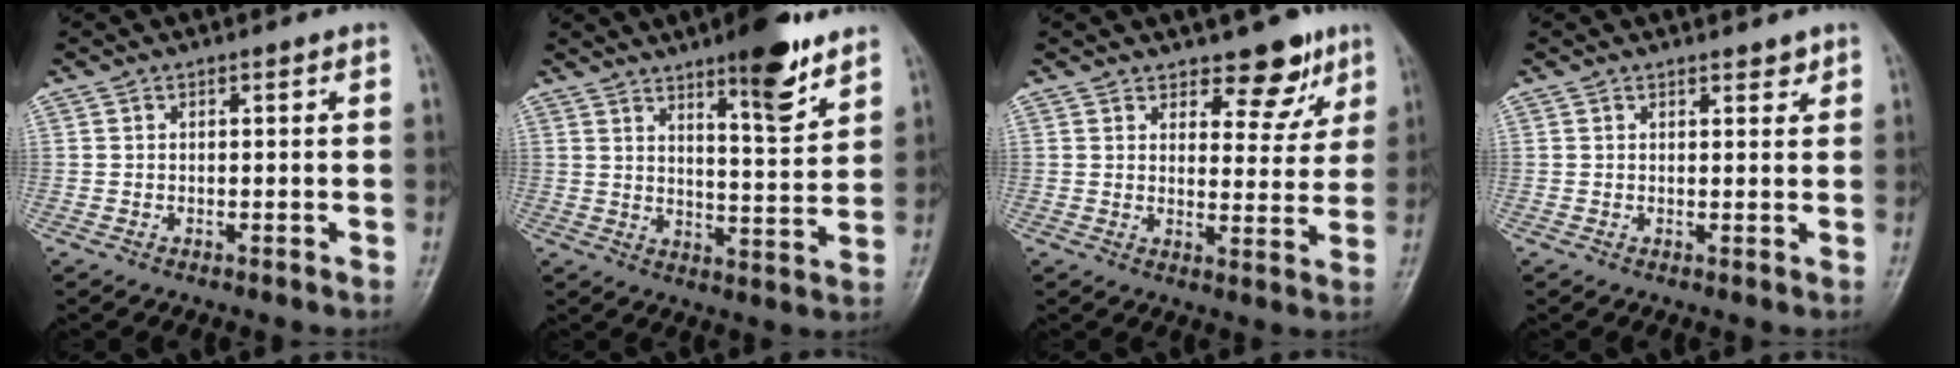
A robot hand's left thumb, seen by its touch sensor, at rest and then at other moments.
{"total": 11.5, "force": [7.6, 2.7, 8.3], "torque": [-0.101, -0.050, 0.112]}
{"total": 8.1, "force": [5.5, 4.3, 4.1], "torque": [-0.012, -0.032, 0.075]}
{"total": 1.7, "force": [1.3, 0.8, 0.8], "torque": [0.000, -0.007, 0.015]}